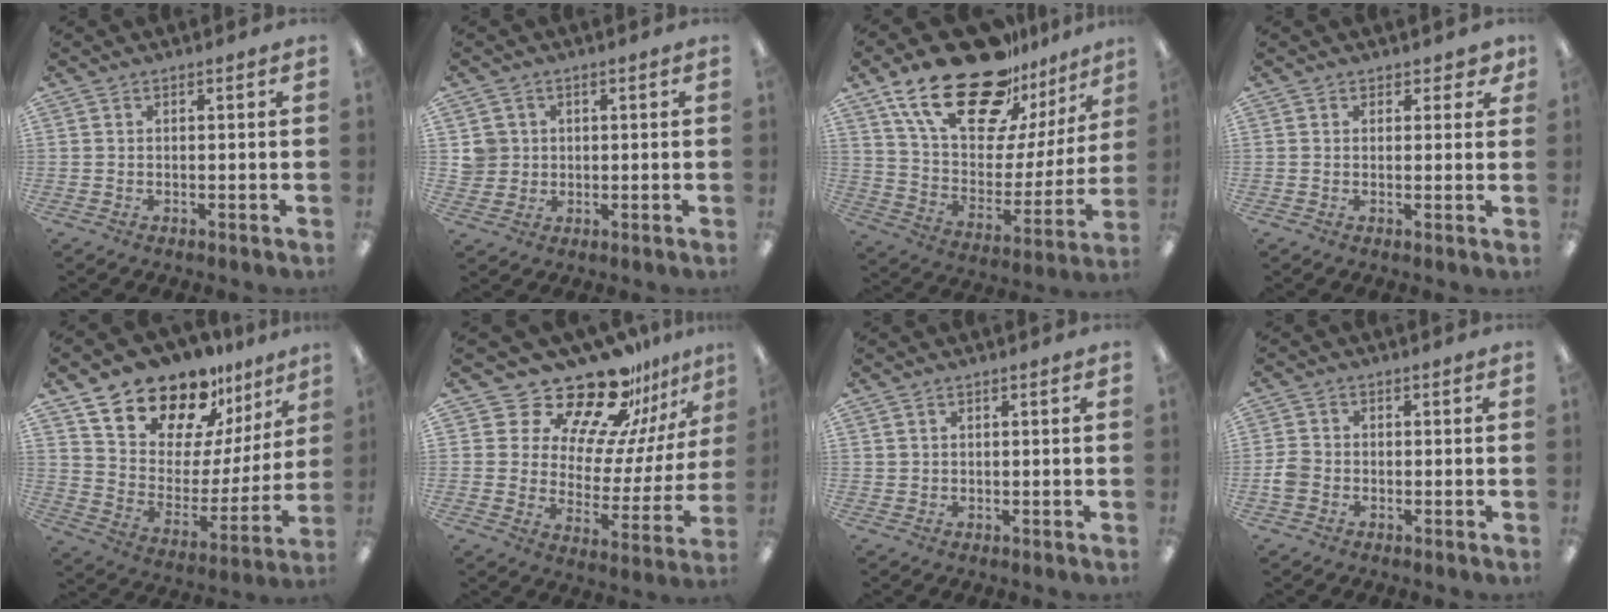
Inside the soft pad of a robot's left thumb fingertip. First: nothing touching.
{"total": 4.7, "force": [1.0, 4.6, 0.5], "torque": [-0.008, 0.006, 0.018]}
{"total": 26.7, "force": [18.5, 12.0, 15.1], "torque": [-0.253, -0.112, 0.323]}
{"total": 2.5, "force": [1.7, 1.7, 0.8], "torque": [-0.001, -0.004, 0.029]}
{"total": 17.3, "force": [15.2, 7.2, 4.1], "torque": [-0.102, -0.127, 0.278]}
{"total": 19.7, "force": [16.3, 8.0, 7.6], "torque": [-0.134, -0.129, 0.281]}
{"total": 1.0, "force": [0.6, 0.8, 0.0], "torque": [0.000, 0.003, 0.011]}
{"total": 3.5, "force": [-1.1, 2.9, 1.7], "torque": [-0.024, 0.010, -0.018]}